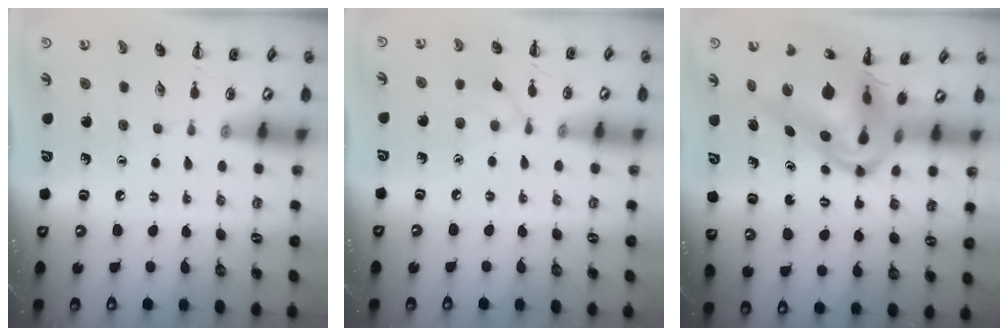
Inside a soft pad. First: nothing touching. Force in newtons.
{"total": 2.7, "press": 2.5, "slide": 1.2}
{"total": 12.7, "press": 12.0, "slide": 4.1}